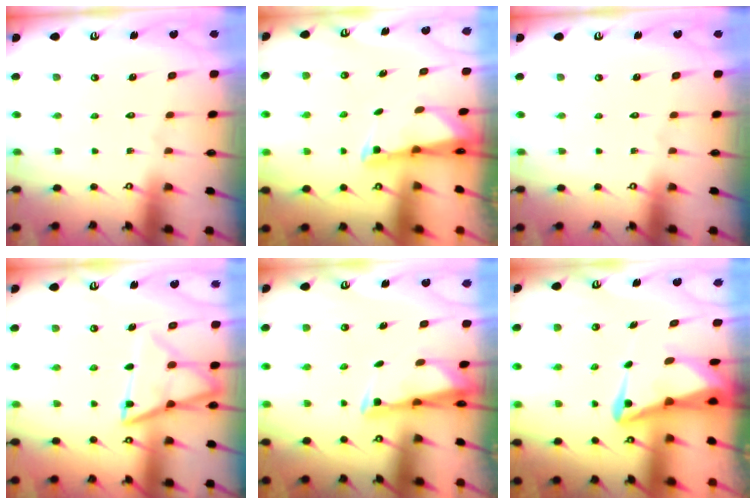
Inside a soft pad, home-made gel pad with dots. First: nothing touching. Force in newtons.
{"total": 1.8, "press": 1.8, "slide": 0.4}
{"total": 0.0}
{"total": 13.9, "press": 13.8, "slide": 1.5}
{"total": 2.7, "press": 2.7, "slide": 0.6}
{"total": 4.9, "press": 4.8, "slide": 0.9}